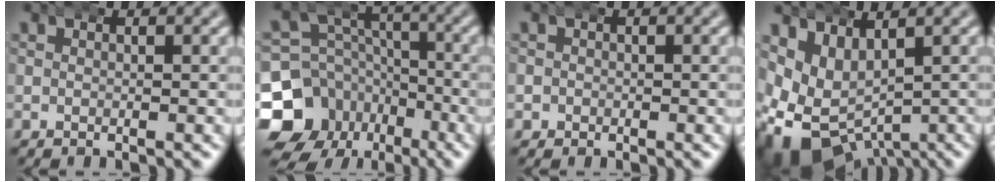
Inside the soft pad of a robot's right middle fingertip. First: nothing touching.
{"total": 15.8, "force": [-6.2, 13.4, 5.5], "torque": [-0.095, -0.072, -0.091]}
{"total": 1.2, "force": [-0.4, 1.1, -0.3], "torque": [-0.001, -0.008, -0.004]}
{"total": 11.4, "force": [-3.9, 8.9, 6.1], "torque": [-0.153, -0.070, -0.041]}